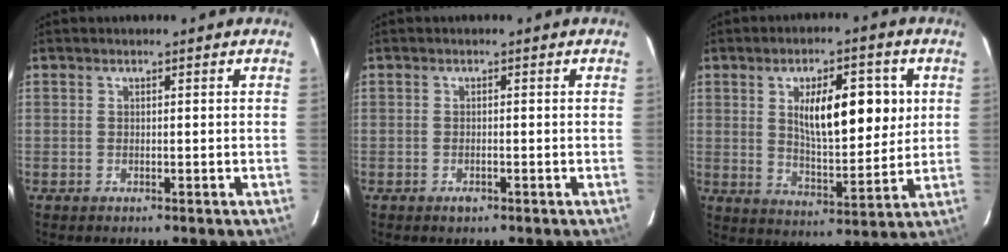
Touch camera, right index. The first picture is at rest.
{"total": 1.1, "force": [-0.6, 0.4, 0.8], "torque": [-0.016, -0.002, -0.006]}
{"total": 12.5, "force": [3.3, 4.3, 11.2], "torque": [-0.180, 0.007, 0.060]}